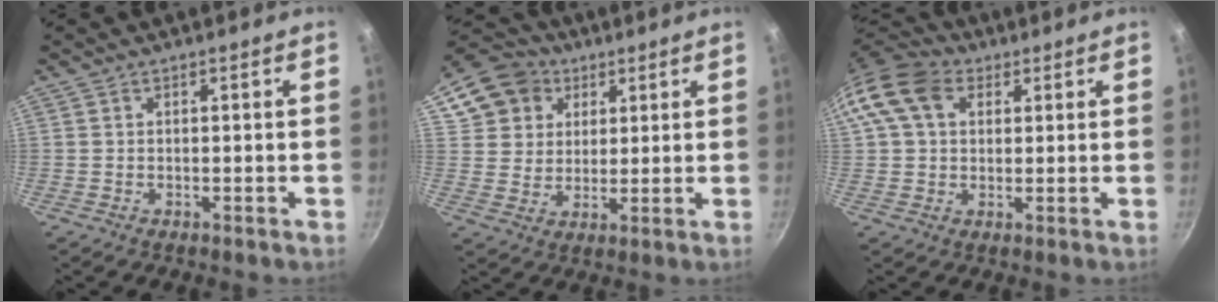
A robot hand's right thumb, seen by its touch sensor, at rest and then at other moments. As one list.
[{"total": 12.7, "force": [5.8, 10.5, 4.2], "torque": [-0.057, 0.012, 0.098]}, {"total": 11.5, "force": [3.7, 8.4, 6.9], "torque": [-0.113, 0.015, 0.050]}]